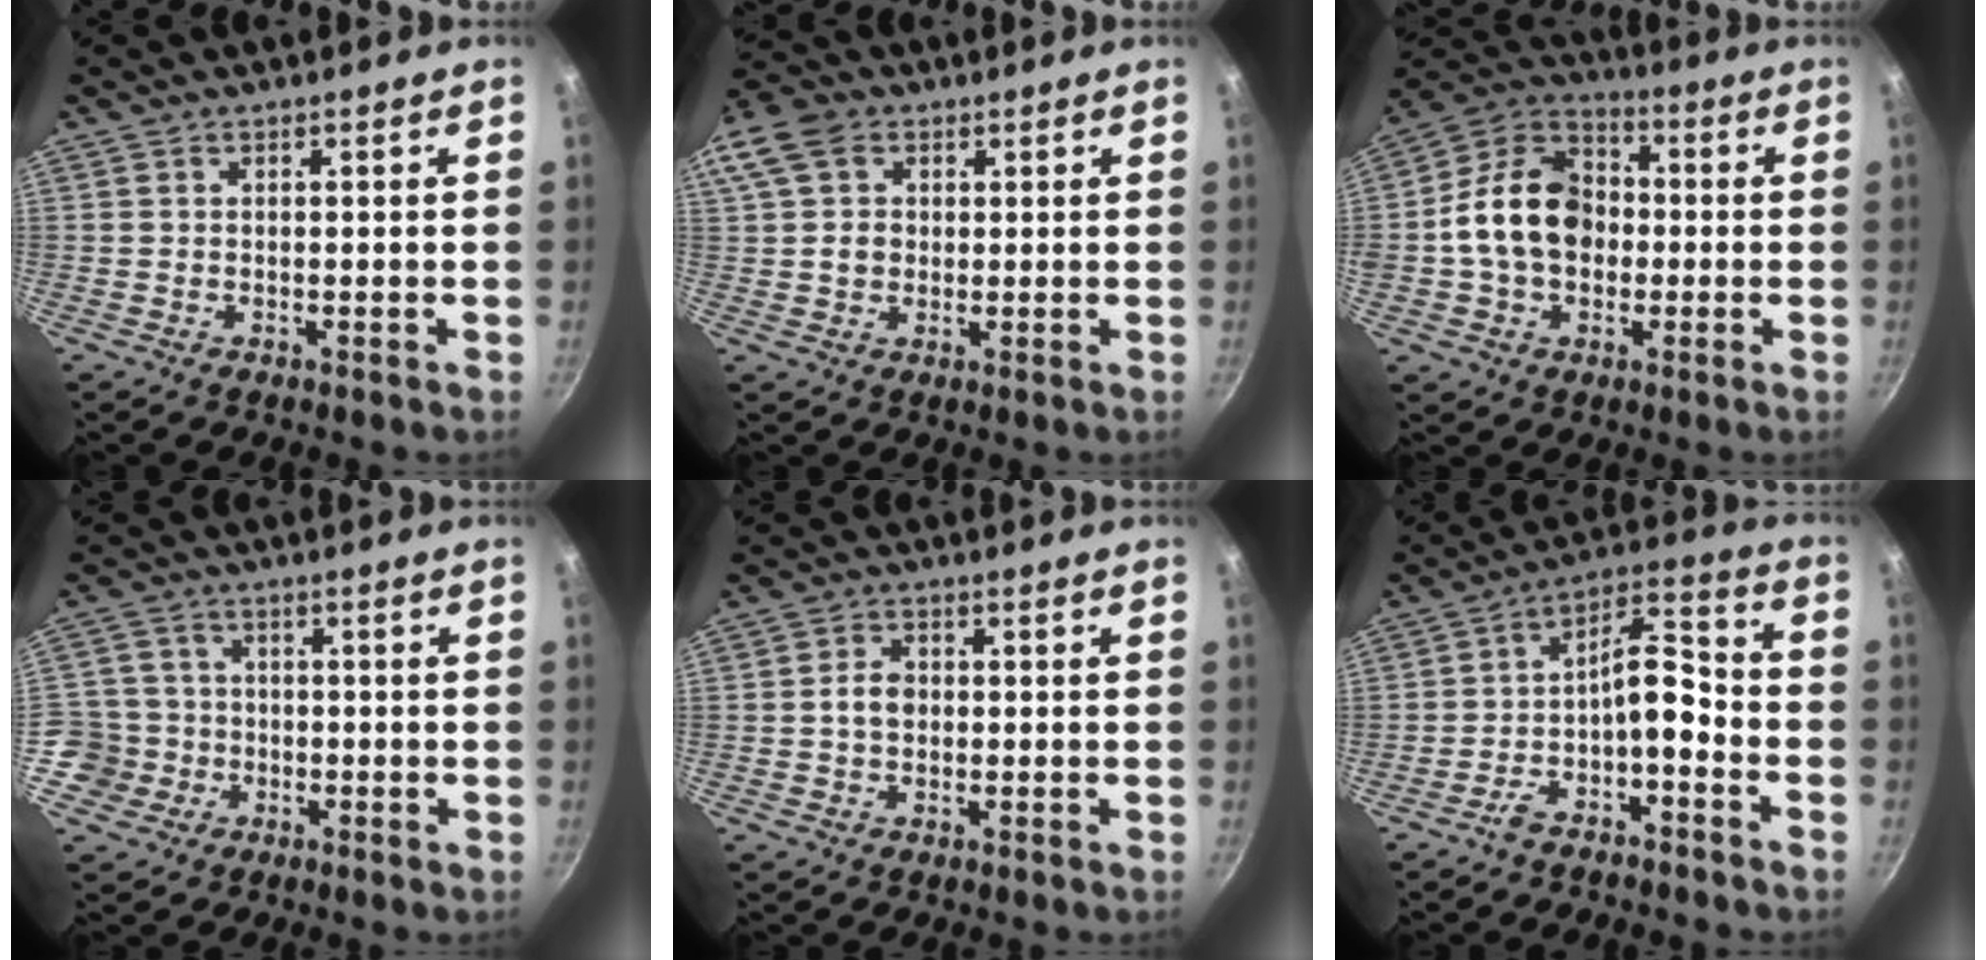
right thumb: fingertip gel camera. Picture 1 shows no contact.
{"total": 14.7, "force": [4.7, 11.6, 7.8], "torque": [-0.176, 0.027, 0.080]}
{"total": 16.0, "force": [-0.7, 12.2, 10.4], "torque": [-0.148, 0.035, -0.027]}
{"total": 7.2, "force": [-2.2, 6.8, 1.0], "torque": [0.014, 0.028, -0.046]}
{"total": 3.7, "force": [0.0, 2.8, 2.4], "torque": [-0.028, 0.009, -0.004]}
{"total": 9.3, "force": [-4.3, 4.0, 7.3], "torque": [-0.118, 0.069, -0.073]}